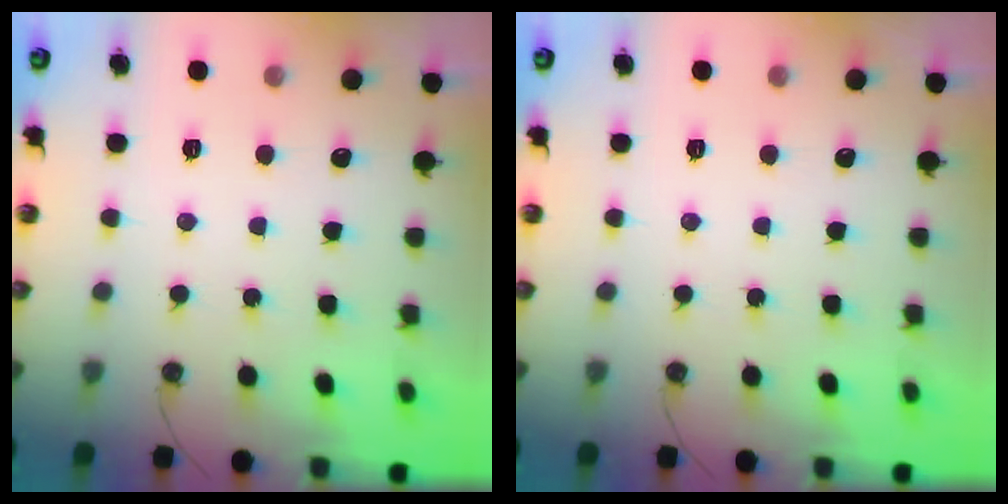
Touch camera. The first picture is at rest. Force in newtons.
{"total": 0.0}